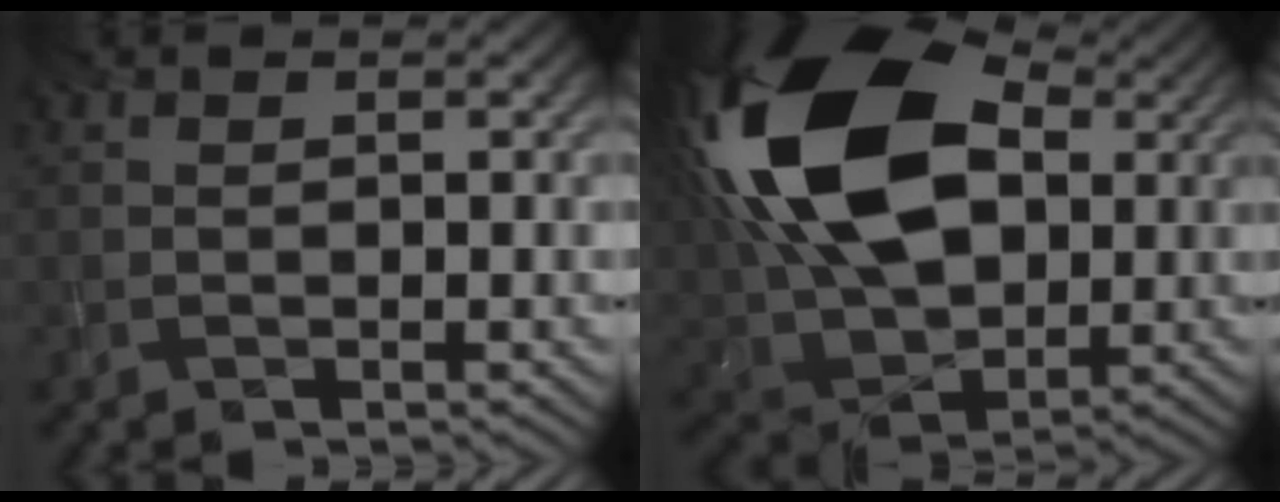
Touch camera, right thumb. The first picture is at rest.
{"total": 21.1, "force": [5.4, 13.3, 15.5], "torque": [-0.342, 0.033, 0.083]}